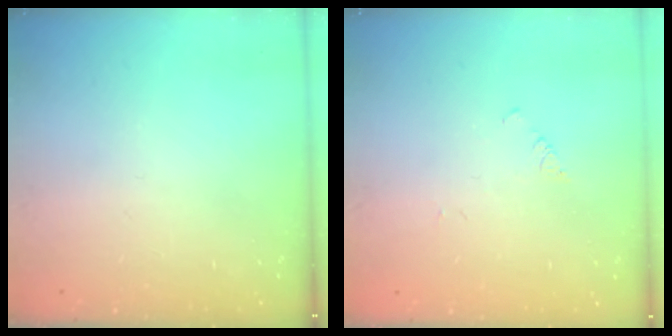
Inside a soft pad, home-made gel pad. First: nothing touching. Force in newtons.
{"total": 1.3, "press": 1.3, "slide": 0.2}